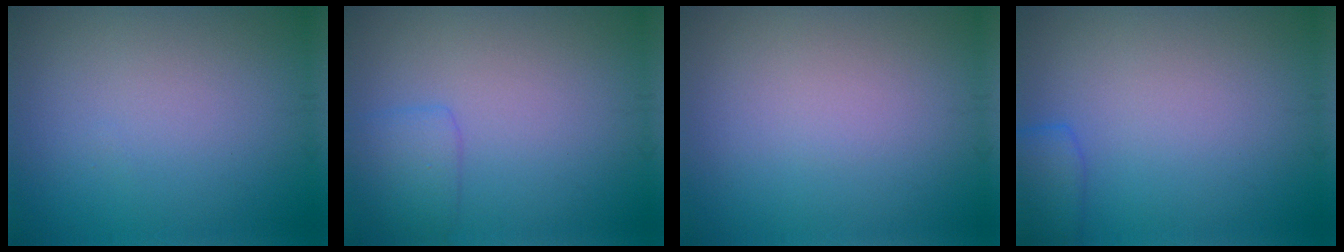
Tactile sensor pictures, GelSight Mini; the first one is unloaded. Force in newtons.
{"total": 2.0, "press": 1.9, "slide": 0.1}
{"total": 0.0}
{"total": 2.2, "press": 2.2, "slide": 0.1}